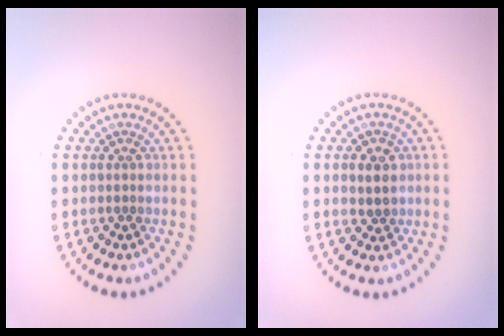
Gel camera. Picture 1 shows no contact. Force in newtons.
{"total": 2.3, "press": 2.1, "slide": 0.8}